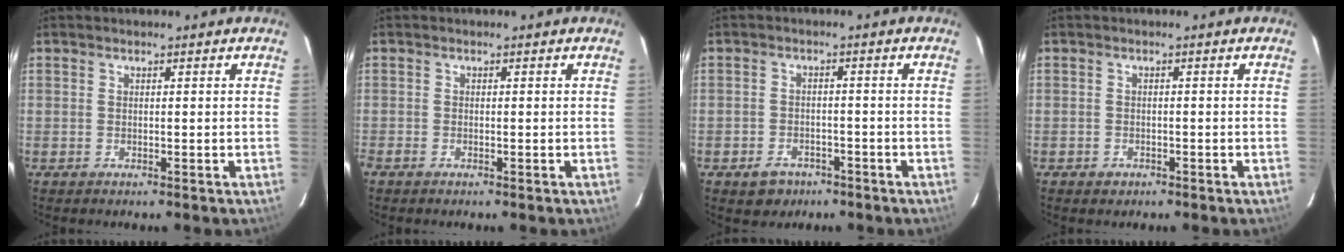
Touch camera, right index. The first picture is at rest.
{"total": 0.7, "force": [-0.5, 0.3, 0.3], "torque": [-0.007, 0.000, -0.010]}
{"total": 5.1, "force": [-3.1, 3.7, 1.5], "torque": [-0.042, 0.010, -0.038]}
{"total": 1.8, "force": [-1.0, 1.4, 0.4], "torque": [-0.007, 0.002, -0.012]}